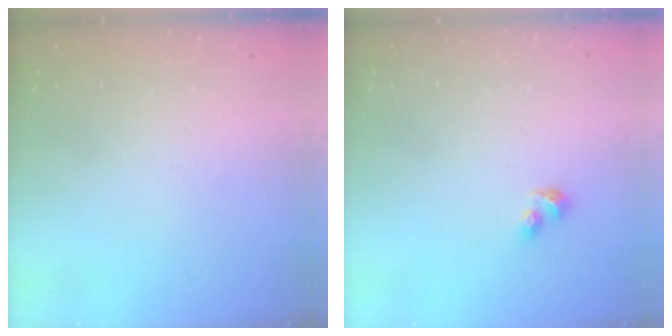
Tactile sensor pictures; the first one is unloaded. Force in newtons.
{"total": 3.4, "press": 3.3, "slide": 1.0}